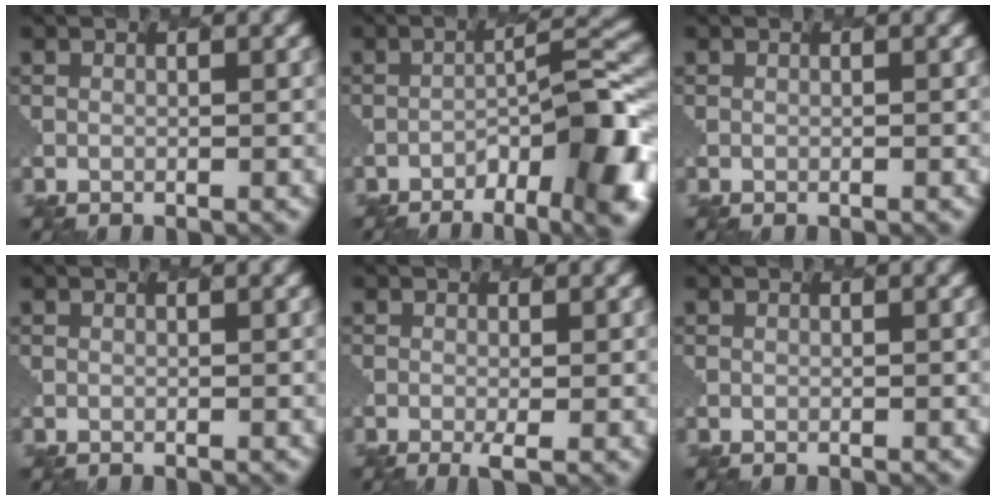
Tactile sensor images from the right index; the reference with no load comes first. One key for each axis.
{"total": 10.5, "fx": -6.0, "fy": 3.2, "fz": 8.0, "tx": -0.125, "ty": 0.005, "tz": -0.081}
{"total": 0.0}
{"total": 0.0}
{"total": 1.7, "fx": -0.8, "fy": 0.0, "fz": 1.5, "tx": -0.038, "ty": -0.004, "tz": -0.011}
{"total": 0.0}